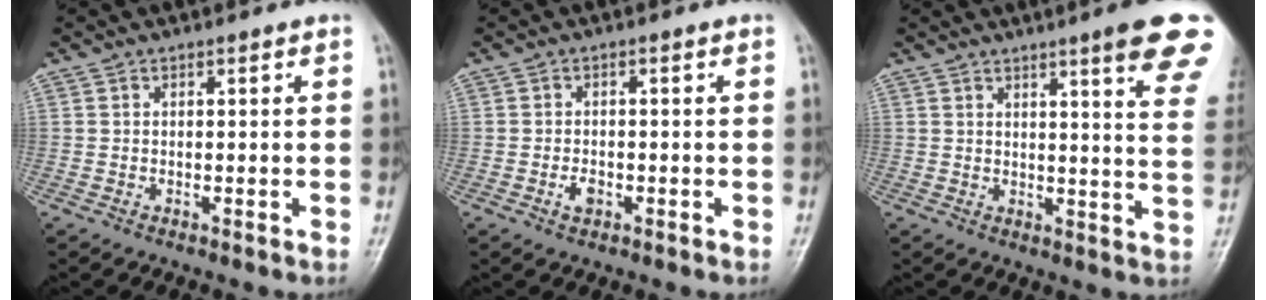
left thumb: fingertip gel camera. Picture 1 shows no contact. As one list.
[{"total": 2.3, "force": [-1.0, 1.4, 1.5], "torque": [-0.025, 0.005, -0.018]}, {"total": 15.2, "force": [9.4, 1.7, 11.8], "torque": [-0.125, -0.037, 0.101]}]